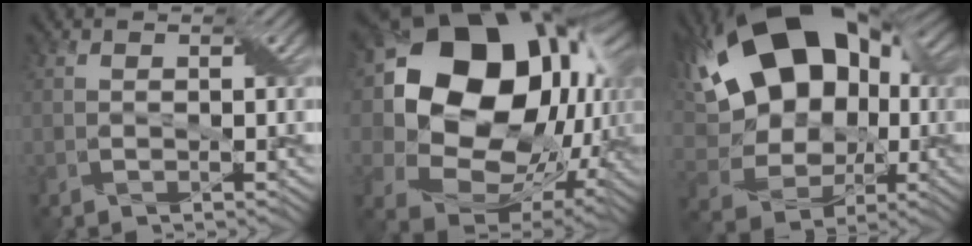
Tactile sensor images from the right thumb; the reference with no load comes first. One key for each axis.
{"total": 21.4, "fx": 4.3, "fy": 16.9, "fz": 12.4, "tx": -0.283, "ty": -0.003, "tz": 0.107}
{"total": 19.2, "fx": 4.7, "fy": 12.6, "fz": 13.7, "tx": -0.258, "ty": 0.029, "tz": 0.075}